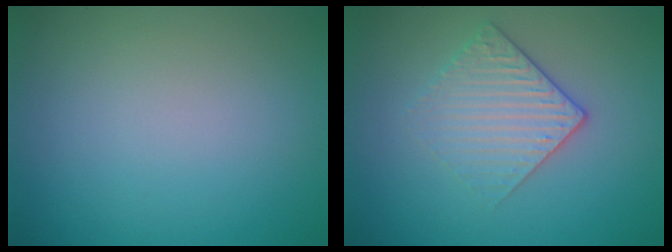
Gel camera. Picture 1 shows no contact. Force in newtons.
{"total": 3.0, "press": 2.7, "slide": 1.3}